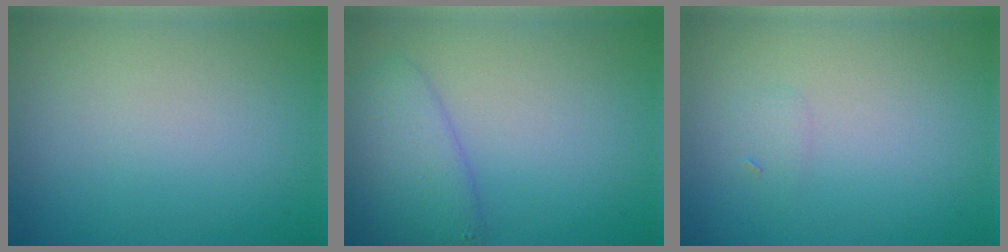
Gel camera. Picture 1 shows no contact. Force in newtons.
{"total": 3.8, "press": 3.8, "slide": 0.2}
{"total": 0.7, "press": 0.7, "slide": 0.0}